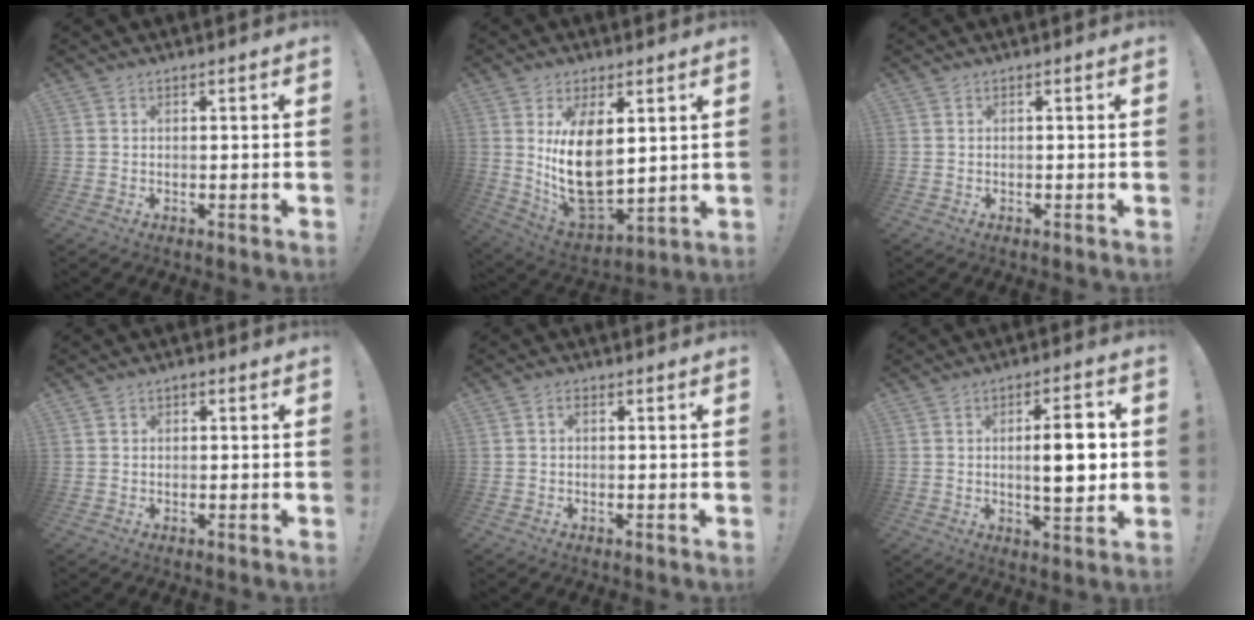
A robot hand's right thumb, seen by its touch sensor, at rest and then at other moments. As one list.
[{"total": 15.9, "force": [4.3, 9.3, 12.2], "torque": [-0.233, -0.043, 0.083]}, {"total": 0.0}, {"total": 1.0, "force": [0.0, 0.9, 0.3], "torque": [0.000, 0.002, -0.002]}, {"total": 1.2, "force": [-0.2, 0.9, 0.8], "torque": [-0.018, 0.005, -0.003]}, {"total": 10.7, "force": [0.2, 3.1, 10.3], "torque": [-0.154, -0.002, -0.005]}]